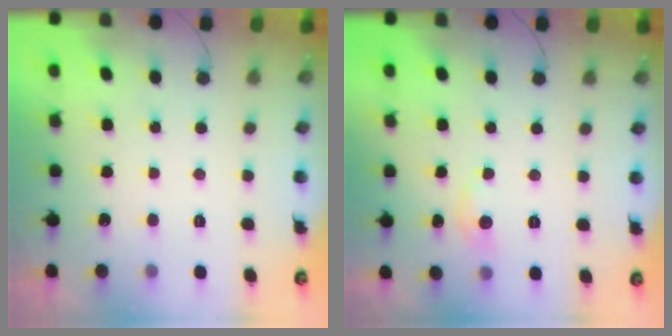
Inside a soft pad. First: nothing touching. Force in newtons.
{"total": 5.1, "press": 5.1, "slide": 0.6}